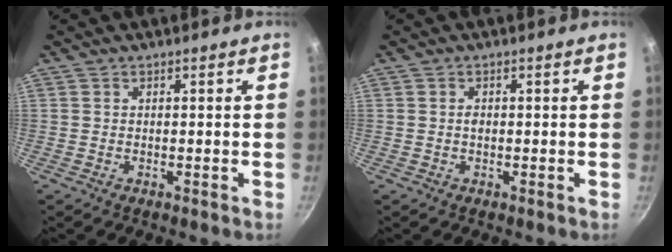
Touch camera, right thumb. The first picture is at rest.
{"total": 1.0, "force": [0.0, 0.7, 0.7], "torque": [-0.009, 0.002, -0.003]}